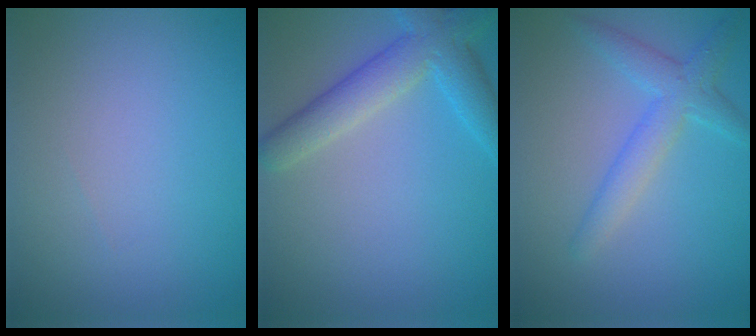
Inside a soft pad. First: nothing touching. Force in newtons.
{"total": 4.9, "press": 4.9, "slide": 0.2}
{"total": 2.9, "press": 2.9, "slide": 0.1}